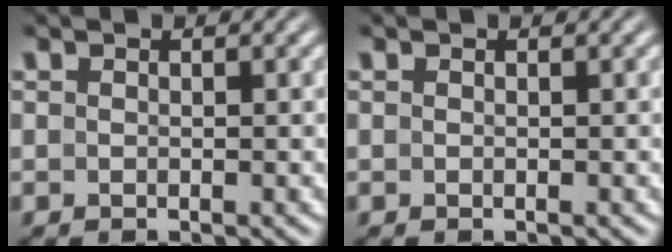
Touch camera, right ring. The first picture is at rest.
{"total": 0.0}